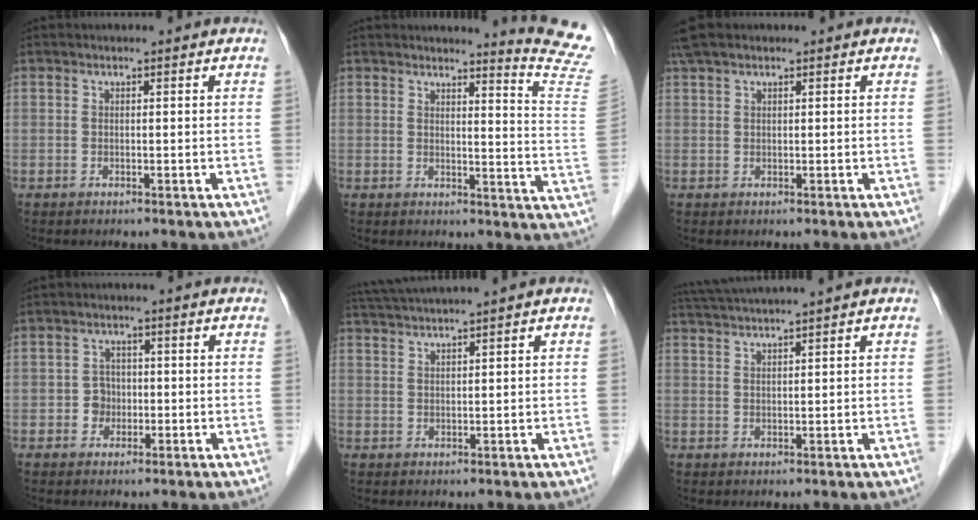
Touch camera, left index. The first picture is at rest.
{"total": 11.2, "force": [10.8, -2.3, 1.7], "torque": [-0.021, -0.126, 0.101]}
{"total": 2.7, "force": [1.9, 1.3, 1.4], "torque": [-0.035, 0.020, 0.040]}
{"total": 2.8, "force": [-0.8, 2.6, 0.8], "torque": [-0.010, 0.004, -0.013]}
{"total": 5.1, "force": [4.4, -1.6, 2.0], "torque": [-0.039, 0.013, 0.087]}
{"total": 6.1, "force": [5.4, -1.7, 2.3], "torque": [-0.038, 0.017, 0.099]}